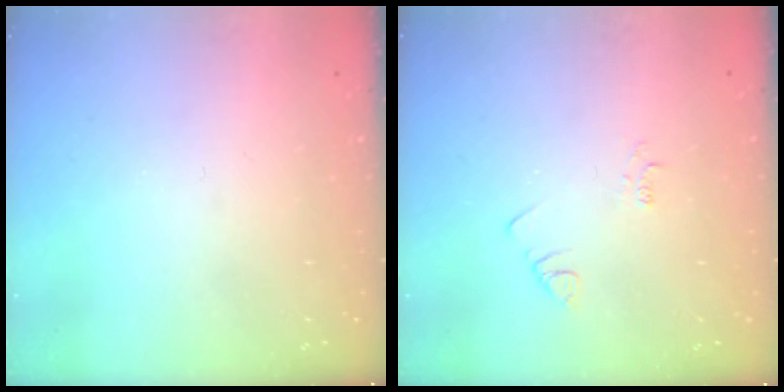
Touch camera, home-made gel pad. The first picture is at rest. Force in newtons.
{"total": 2.1, "press": 2.1, "slide": 0.4}